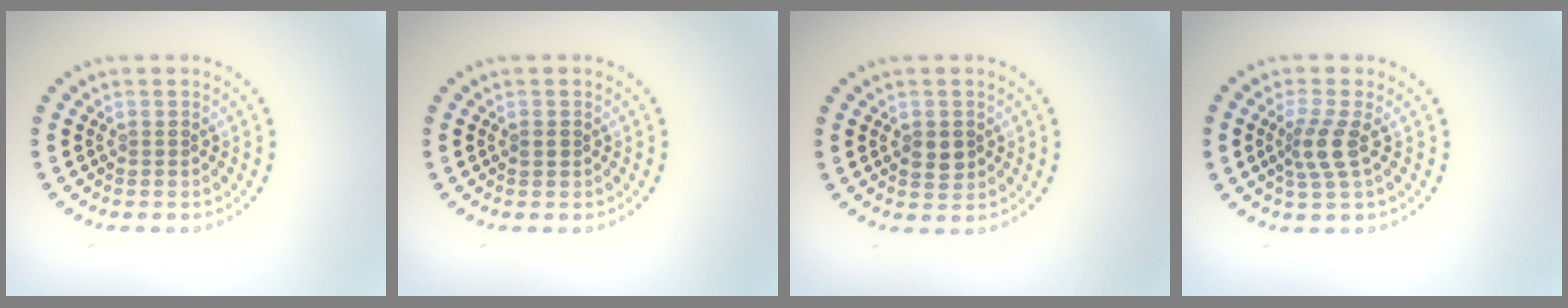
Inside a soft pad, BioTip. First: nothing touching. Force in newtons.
{"total": 0.7, "press": 0.7, "slide": 0.2}
{"total": 1.9, "press": 1.8, "slide": 0.2}
{"total": 2.7, "press": 2.0, "slide": 1.7}